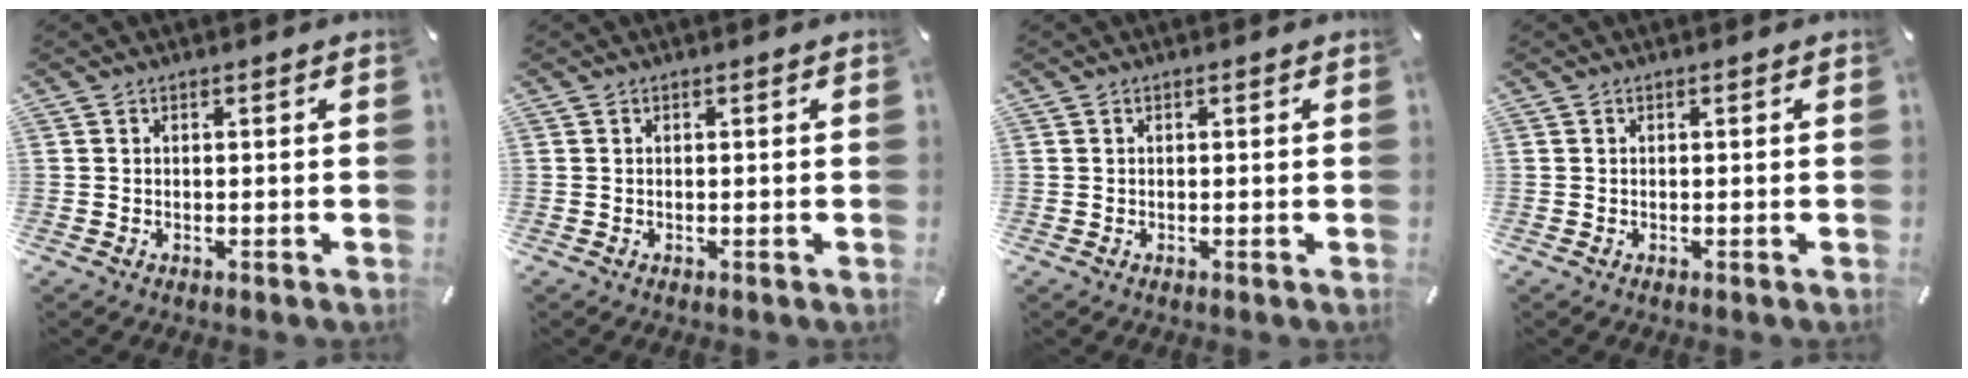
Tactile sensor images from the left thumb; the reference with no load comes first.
{"total": 0.0}
{"total": 0.0}
{"total": 0.0}